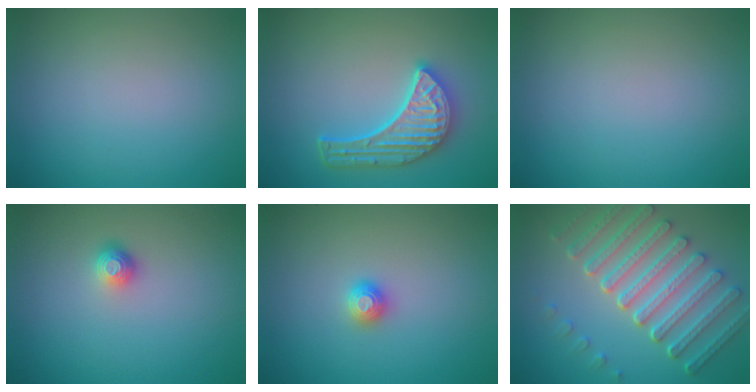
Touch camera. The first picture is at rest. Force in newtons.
{"total": 5.4, "press": 4.5, "slide": 3.0}
{"total": 0.0}
{"total": 1.2, "press": 1.0, "slide": 0.7}
{"total": 1.2, "press": 1.2, "slide": 0.1}
{"total": 7.7, "press": 5.9, "slide": 5.0}